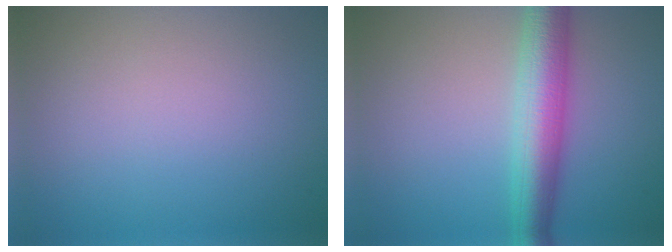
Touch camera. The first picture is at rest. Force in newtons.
{"total": 6.2, "press": 6.2, "slide": 0.1}